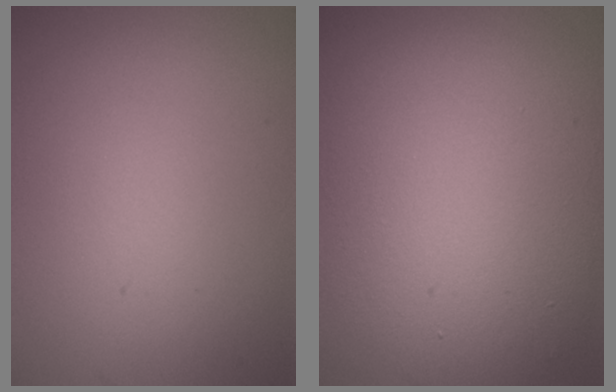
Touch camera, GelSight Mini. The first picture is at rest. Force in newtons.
{"total": 15.2, "press": 15.2, "slide": 0.8}